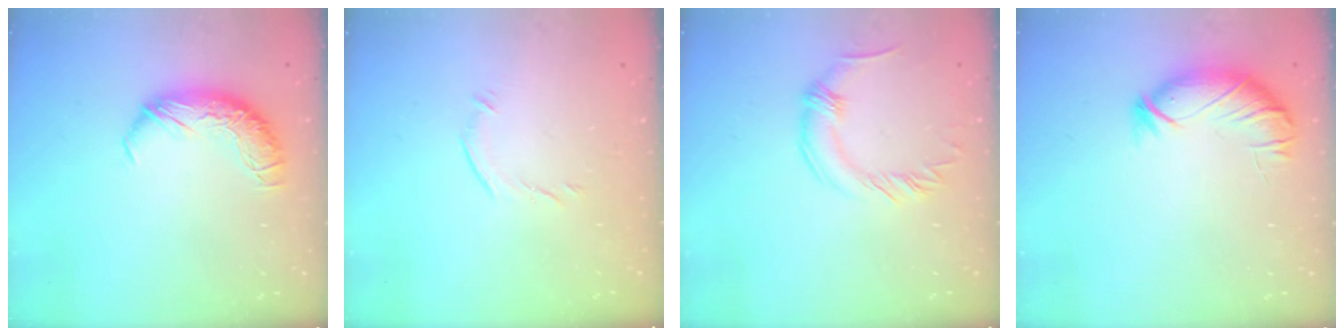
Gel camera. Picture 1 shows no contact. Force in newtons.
{"total": 7.5, "press": 7.5, "slide": 0.6}
{"total": 0.0}
{"total": 3.8, "press": 3.5, "slide": 1.5}